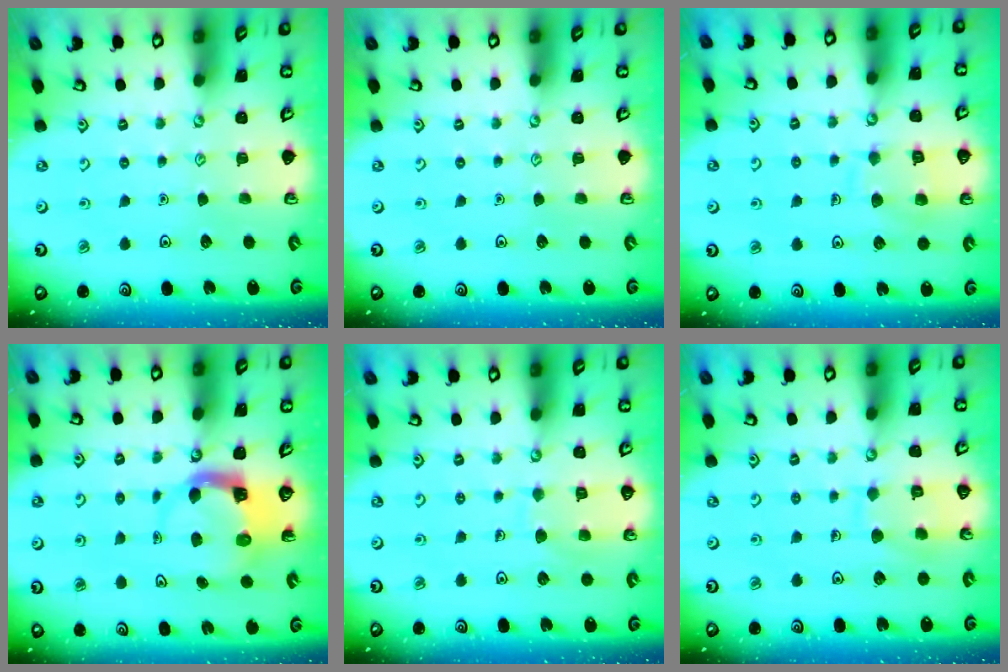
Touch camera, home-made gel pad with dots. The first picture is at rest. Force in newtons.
{"total": 0.0}
{"total": 10.7, "press": 10.7, "slide": 0.9}
{"total": 4.0, "press": 4.0, "slide": 0.6}
{"total": 7.3, "press": 7.3, "slide": 0.7}
{"total": 8.3, "press": 8.3, "slide": 0.4}